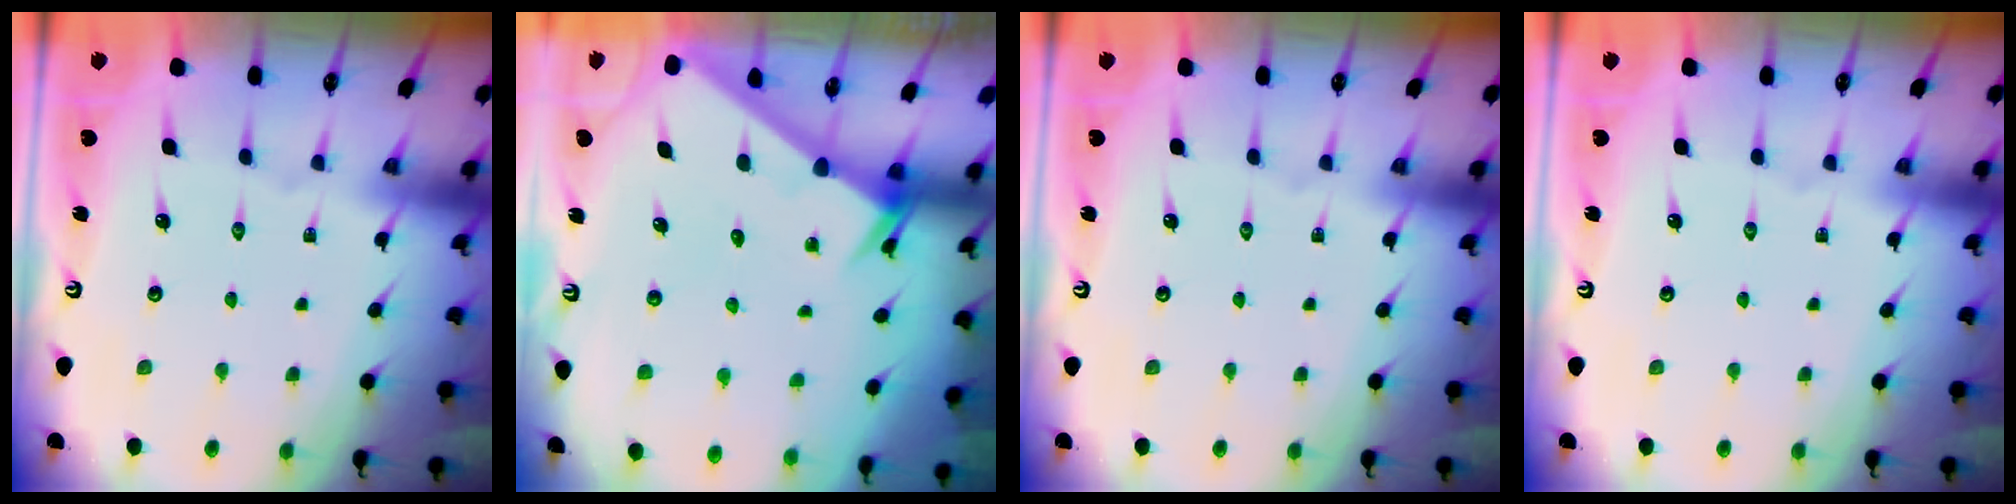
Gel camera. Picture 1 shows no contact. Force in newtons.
{"total": 2.7, "press": 2.7, "slide": 0.1}
{"total": 0.0}
{"total": 0.0}